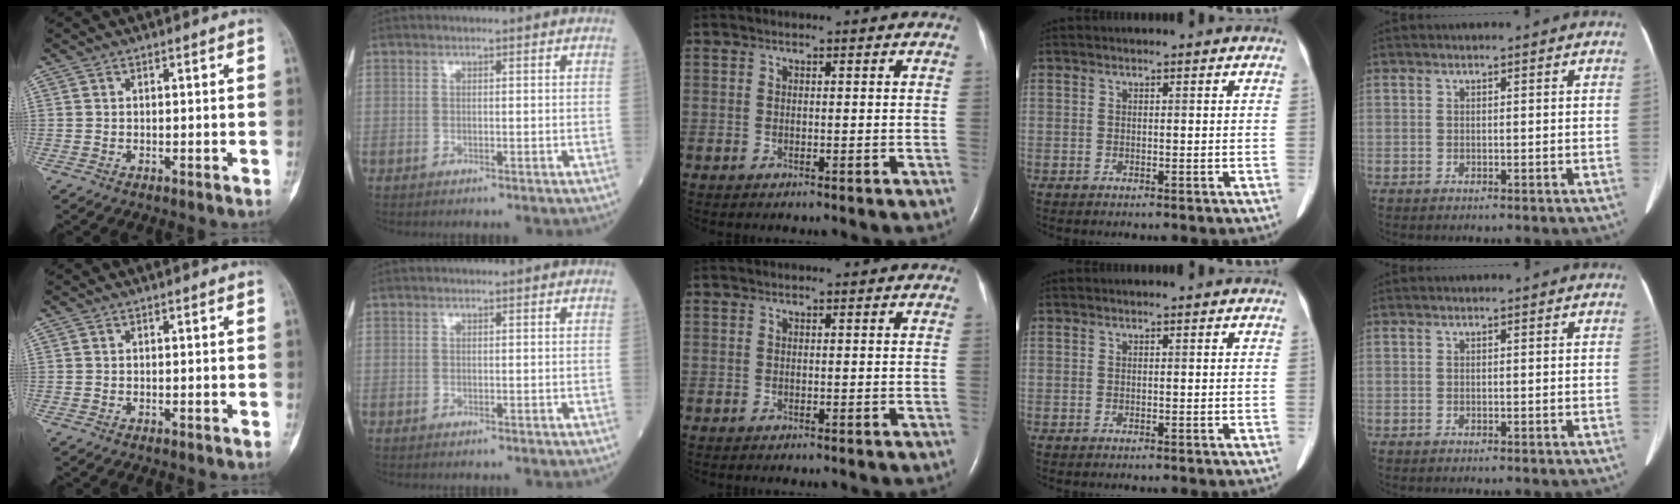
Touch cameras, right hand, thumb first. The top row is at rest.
{}